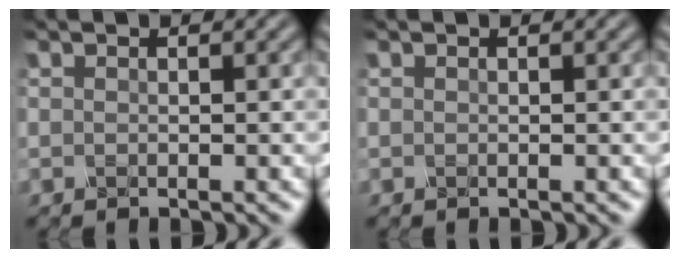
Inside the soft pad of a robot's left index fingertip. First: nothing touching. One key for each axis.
{"total": 0.0}